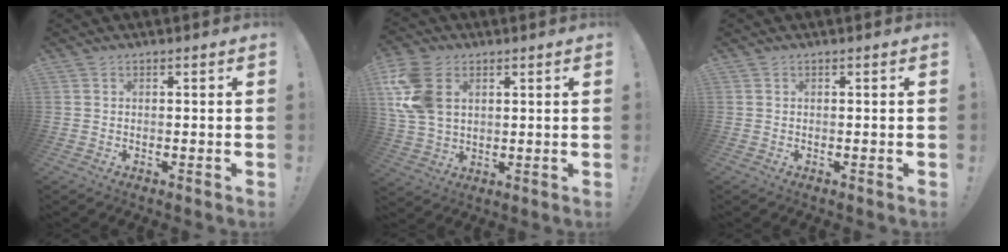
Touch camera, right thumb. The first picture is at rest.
{"total": 14.4, "force": [4.6, 9.9, 9.3], "torque": [-0.198, -0.004, 0.094]}
{"total": 0.0}